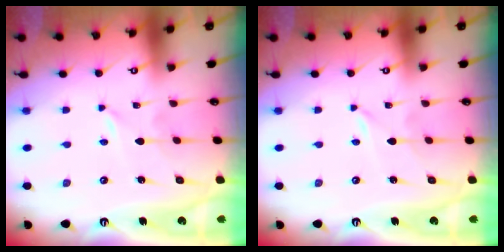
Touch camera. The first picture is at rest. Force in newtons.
{"total": 0.0}